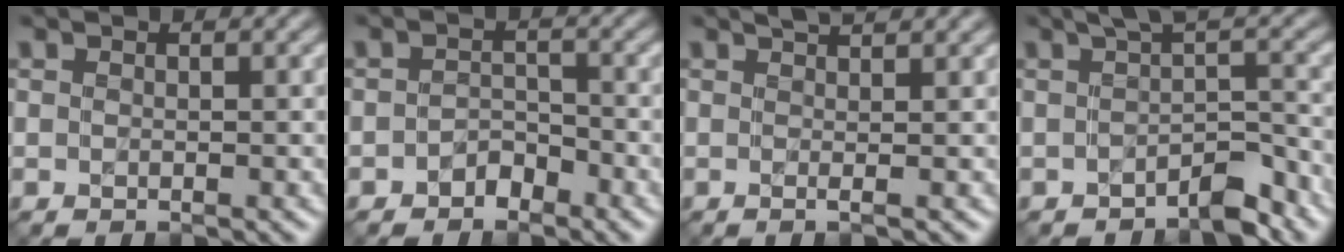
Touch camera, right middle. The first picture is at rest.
{"total": 1.7, "force": [-1.2, 1.0, 0.7], "torque": [-0.010, 0.008, -0.023]}
{"total": 3.7, "force": [1.7, 1.2, 3.1], "torque": [-0.026, 0.010, -0.013]}
{"total": 3.3, "force": [-1.5, 0.9, 2.8], "torque": [-0.030, 0.005, -0.024]}